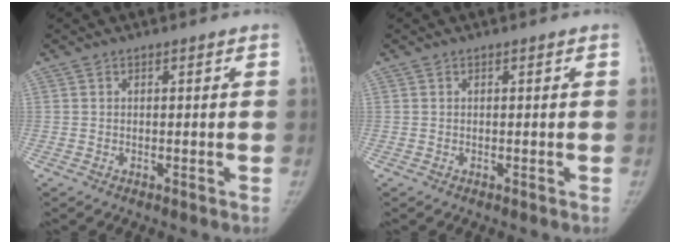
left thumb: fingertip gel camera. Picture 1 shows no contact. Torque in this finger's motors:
{"motor_torque": [0.04, 0.04, 0.00, -0.07, 0.02]}